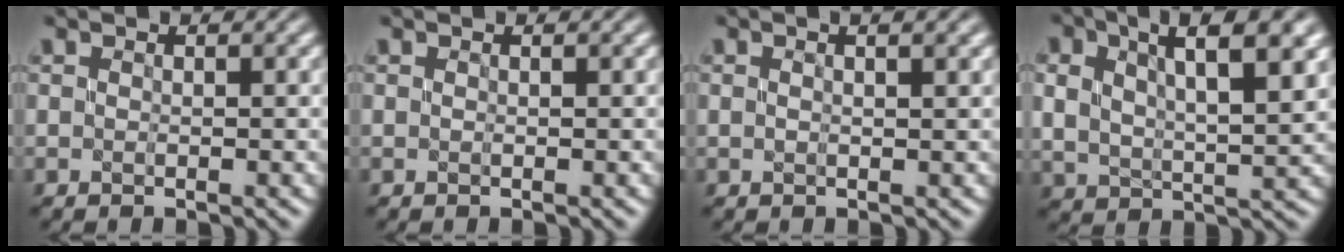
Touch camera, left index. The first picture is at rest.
{"total": 0.0}
{"total": 2.8, "force": [1.4, 0.9, 2.3], "torque": [-0.019, 0.000, 0.003]}
{"total": 8.5, "force": [4.0, 3.4, 6.7], "torque": [-0.107, 0.007, 0.064]}